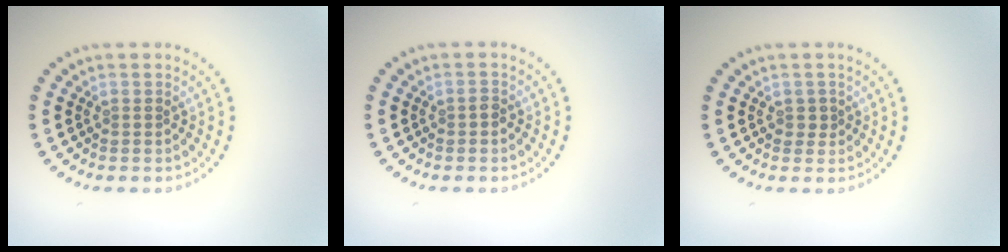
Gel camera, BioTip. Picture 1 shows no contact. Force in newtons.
{"total": 0.8, "press": 0.8, "slide": 0.2}
{"total": 1.0, "press": 0.9, "slide": 0.4}